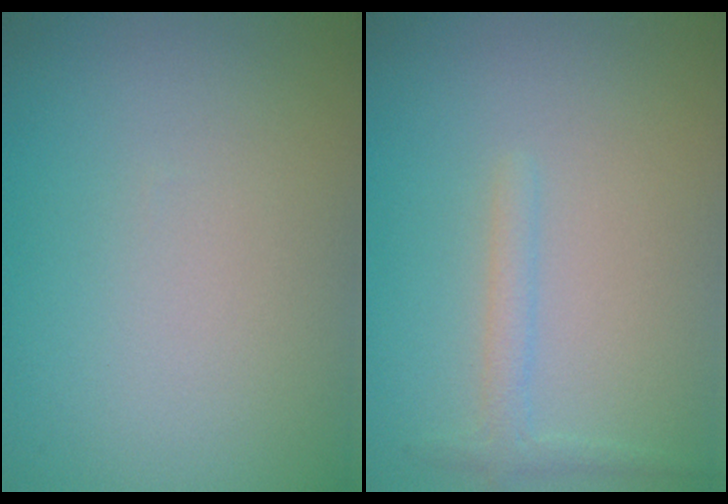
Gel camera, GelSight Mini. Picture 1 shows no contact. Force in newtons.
{"total": 1.4, "press": 1.4, "slide": 0.1}